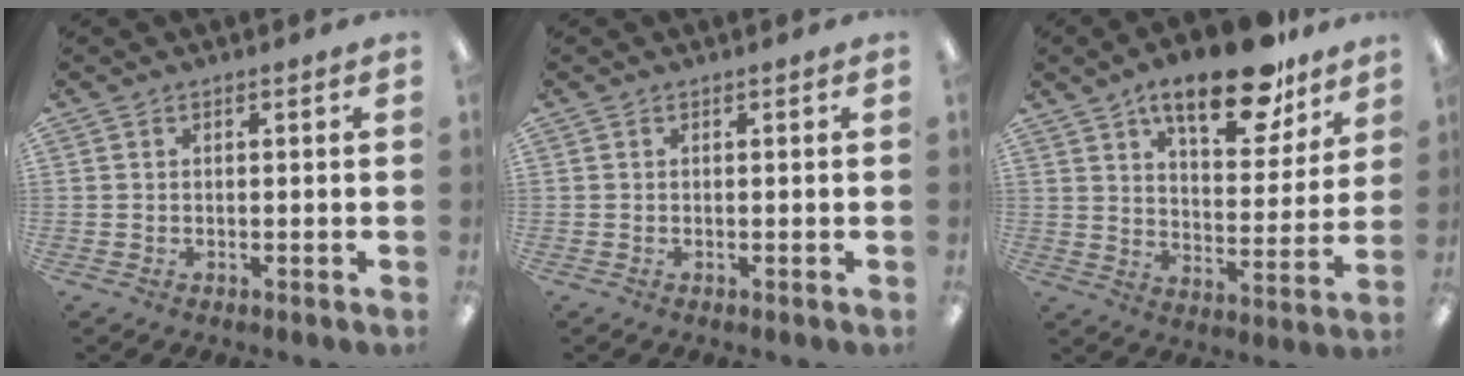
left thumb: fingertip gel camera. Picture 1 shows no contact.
{"total": 0.0}
{"total": 17.5, "force": [12.4, 6.8, 10.2], "torque": [-0.141, -0.069, 0.204]}